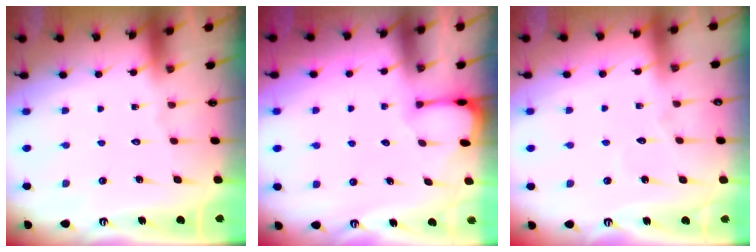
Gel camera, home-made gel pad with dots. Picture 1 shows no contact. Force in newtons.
{"total": 1.3, "press": 1.2, "slide": 0.2}
{"total": 3.1, "press": 3.1, "slide": 0.4}